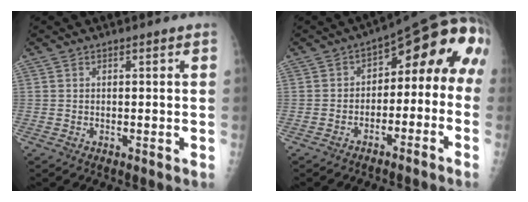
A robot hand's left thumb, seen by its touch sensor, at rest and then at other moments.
{"total": 12.5, "force": [-3.4, 7.7, 9.2], "torque": [-0.078, 0.079, -0.053]}